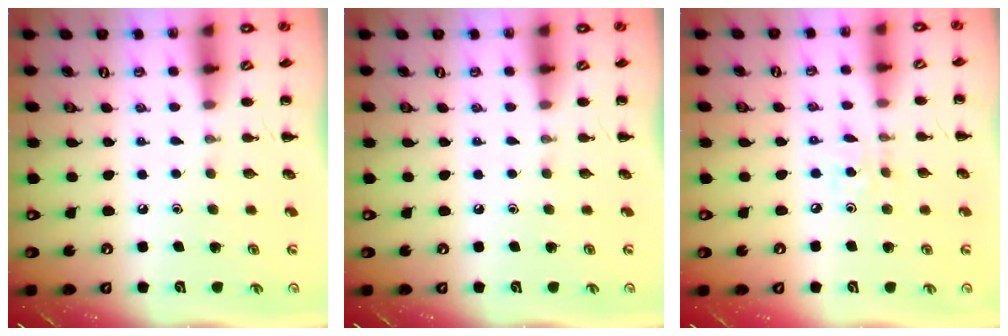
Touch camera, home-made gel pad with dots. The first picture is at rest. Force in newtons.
{"total": 0.0}
{"total": 2.1, "press": 2.0, "slide": 0.6}